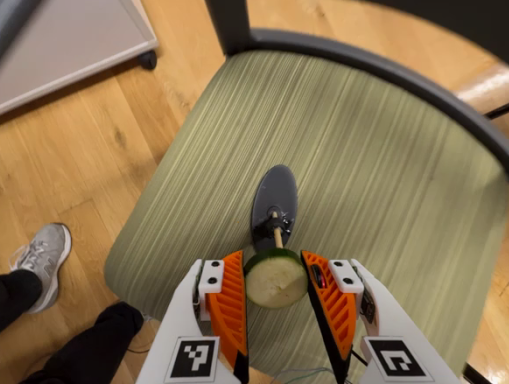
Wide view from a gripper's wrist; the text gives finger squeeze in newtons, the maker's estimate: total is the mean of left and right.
{"total": 8.9, "left": 9.0, "right": 8.7}